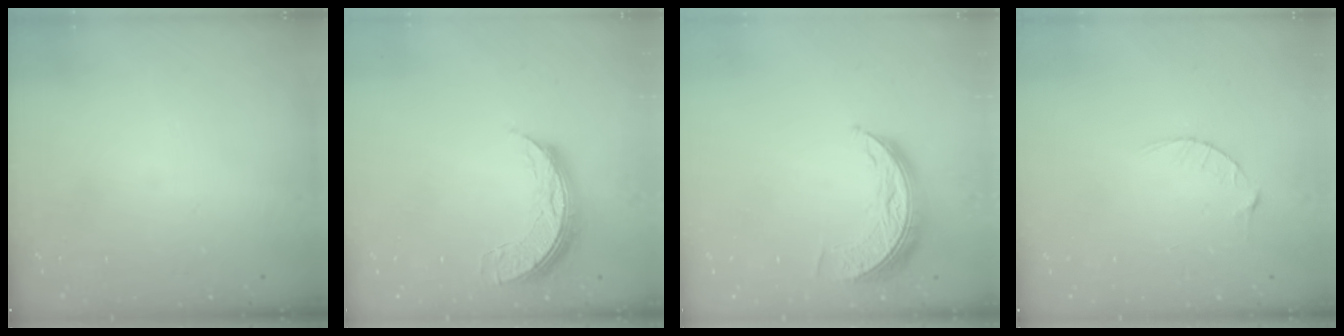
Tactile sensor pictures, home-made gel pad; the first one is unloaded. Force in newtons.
{"total": 7.9, "press": 7.8, "slide": 0.8}
{"total": 8.3, "press": 8.3, "slide": 0.6}
{"total": 2.9, "press": 2.9, "slide": 0.4}